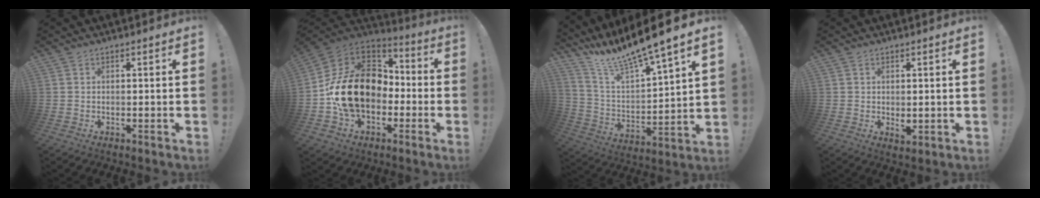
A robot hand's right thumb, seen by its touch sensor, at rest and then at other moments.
{"total": 21.4, "force": [-1.5, 15.3, 14.9], "torque": [-0.256, 0.028, -0.015]}
{"total": 14.3, "force": [12.3, 0.8, 7.2], "torque": [-0.131, -0.111, 0.202]}
{"total": 2.2, "force": [0.7, 1.1, 1.8], "torque": [-0.021, -0.002, 0.014]}